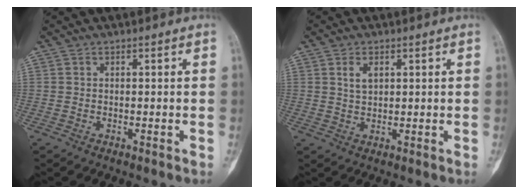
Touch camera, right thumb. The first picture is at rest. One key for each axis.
{"total": 2.9, "fx": 1.2, "fy": 1.7, "fz": 2.1, "tx": -0.029, "ty": -0.004, "tz": 0.024}